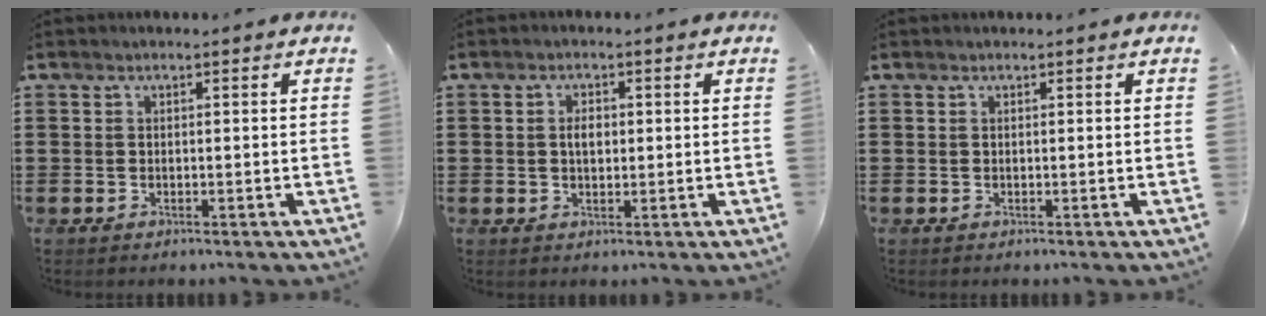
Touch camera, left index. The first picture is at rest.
{"total": 2.2, "force": [0.2, 1.2, 1.8], "torque": [-0.037, 0.006, 0.001]}
{"total": 0.0}